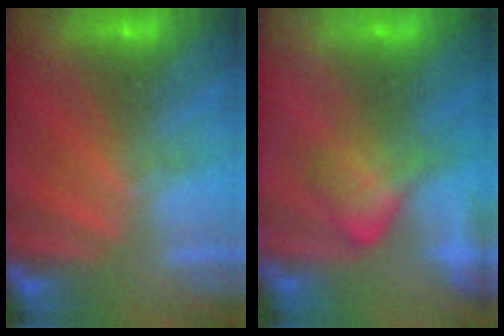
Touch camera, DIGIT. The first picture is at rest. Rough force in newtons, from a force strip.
{"total": 4.9}